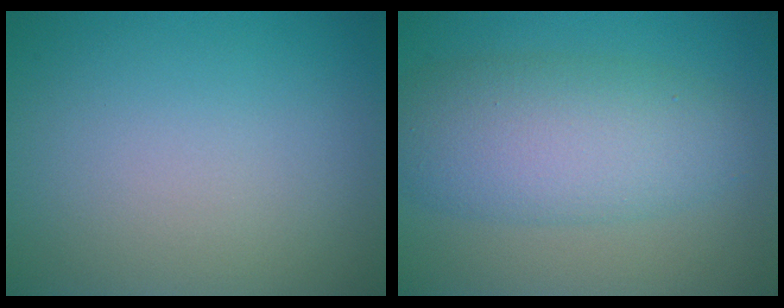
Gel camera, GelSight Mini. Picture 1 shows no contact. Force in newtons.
{"total": 7.2, "press": 7.2, "slide": 0.1}